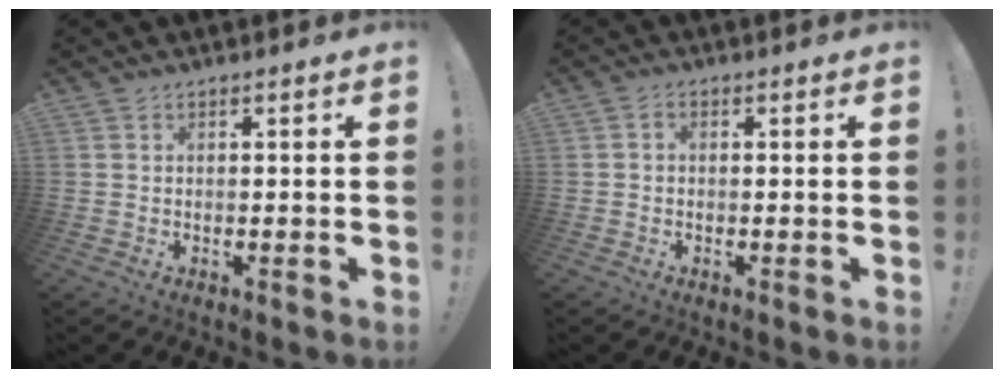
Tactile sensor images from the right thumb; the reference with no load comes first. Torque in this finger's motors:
{"motor_torque": [-0.31, -0.05, -0.31, 0.21, -0.02]}